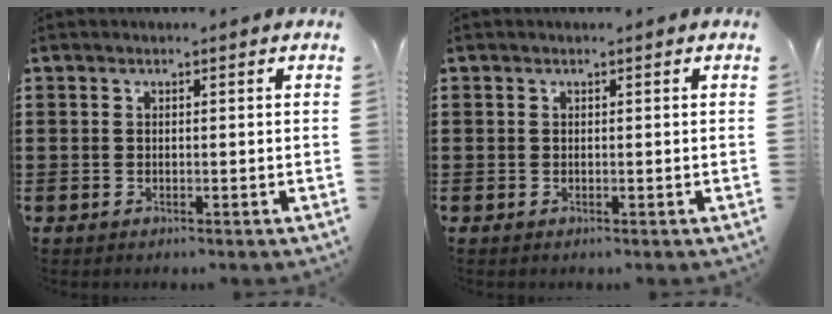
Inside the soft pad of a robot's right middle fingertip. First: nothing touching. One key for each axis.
{"total": 0.0}